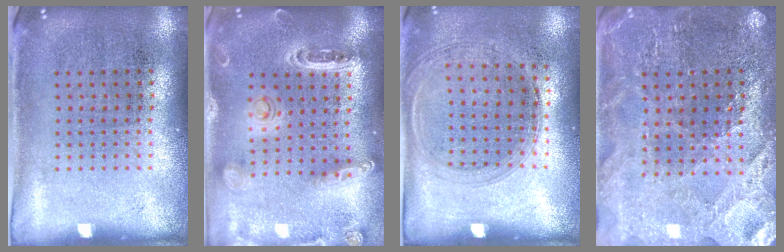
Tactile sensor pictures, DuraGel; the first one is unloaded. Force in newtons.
{"total": 1.3, "press": 1.3, "slide": 0.1}
{"total": 1.3, "press": 1.2, "slide": 0.6}
{"total": 2.7, "press": 2.6, "slide": 0.4}